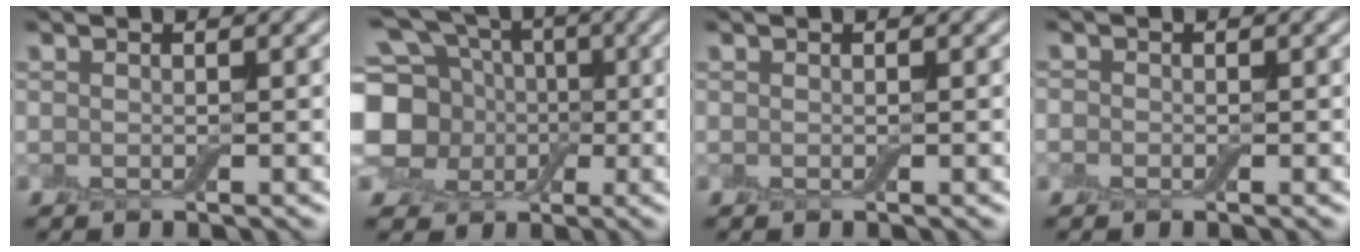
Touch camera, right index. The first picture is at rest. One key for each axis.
{"total": 12.5, "fx": 0.9, "fy": 10.8, "fz": 6.3, "tx": -0.152, "ty": 0.003, "tz": -0.014}
{"total": 0.0}
{"total": 0.8, "fx": -0.3, "fy": 0.7, "fz": 0.1, "tx": 0.003, "ty": -0.004, "tz": -0.006}